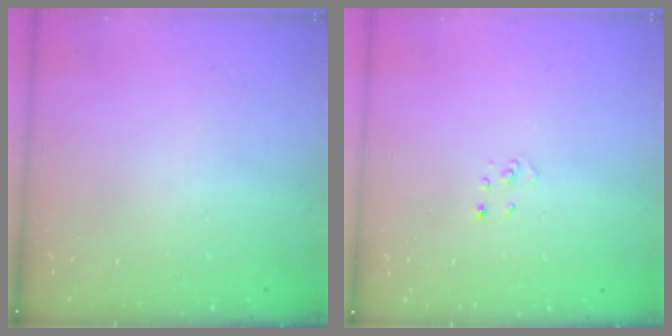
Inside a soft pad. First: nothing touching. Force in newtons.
{"total": 2.2, "press": 2.2, "slide": 0.2}